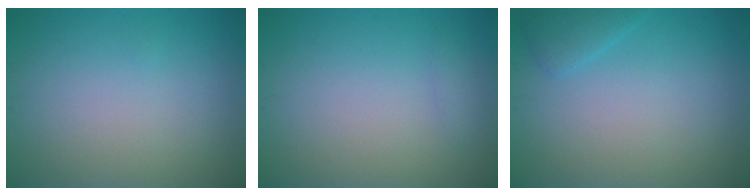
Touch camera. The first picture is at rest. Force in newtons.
{"total": 0.5, "press": 0.5, "slide": 0.1}
{"total": 1.4, "press": 1.4, "slide": 0.1}